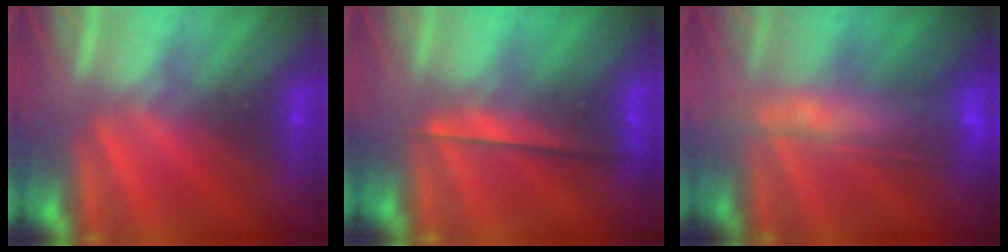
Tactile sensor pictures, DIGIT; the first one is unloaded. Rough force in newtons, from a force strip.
{"total": 2.2}
{"total": 7.2}